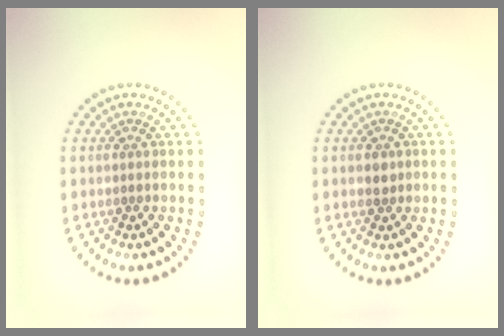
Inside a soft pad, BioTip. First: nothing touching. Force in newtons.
{"total": 1.0, "press": 1.0, "slide": 0.3}